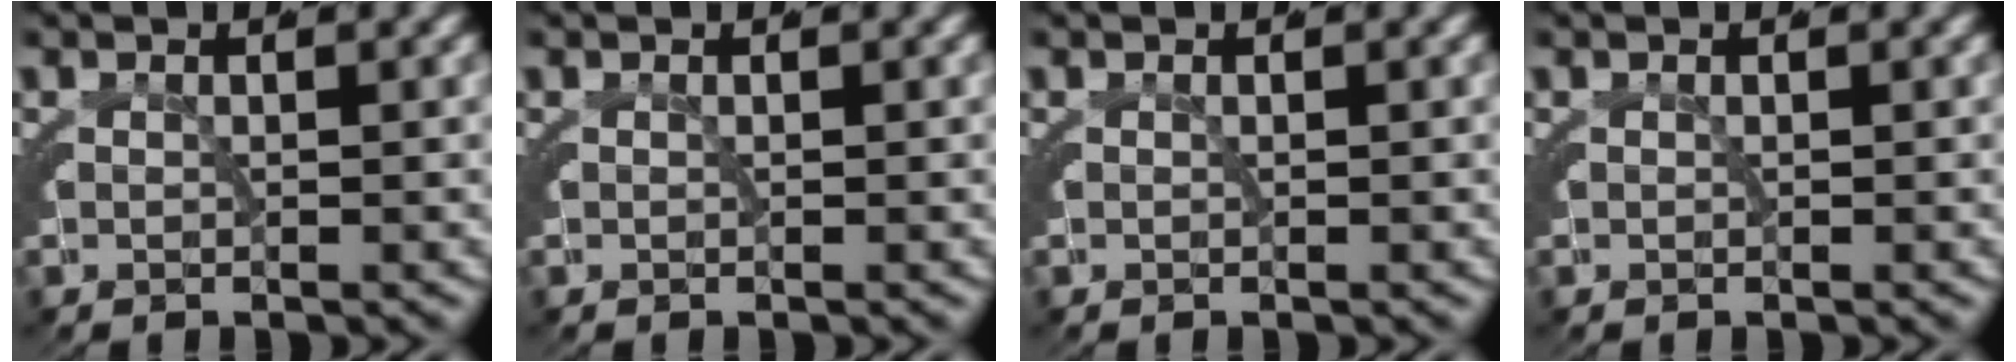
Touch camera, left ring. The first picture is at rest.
{"total": 0.0}
{"total": 0.0}
{"total": 0.0}